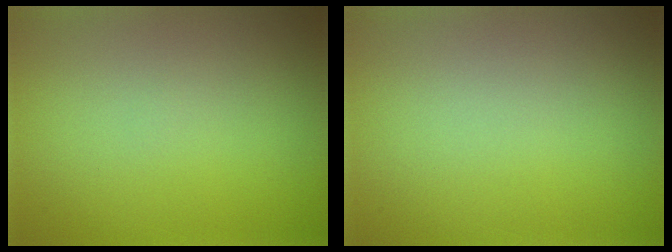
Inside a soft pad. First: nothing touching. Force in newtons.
{"total": 0.0}